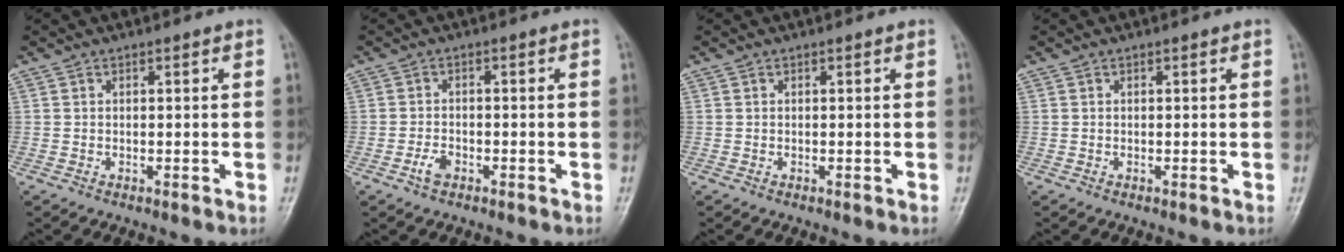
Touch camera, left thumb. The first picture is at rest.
{"total": 2.3, "force": [-1.5, 1.3, 1.2], "torque": [-0.029, 0.008, -0.029]}
{"total": 0.0}
{"total": 0.0}